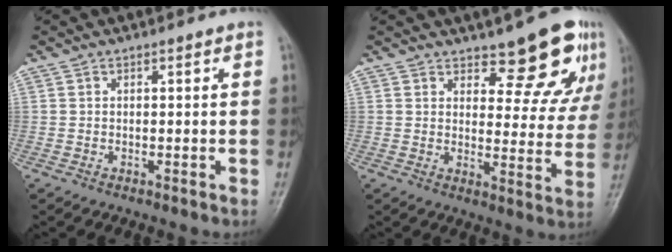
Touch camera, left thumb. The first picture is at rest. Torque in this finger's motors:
{"motor_torque": [0.42, 0.37, -0.08, -0.08, 0.13]}